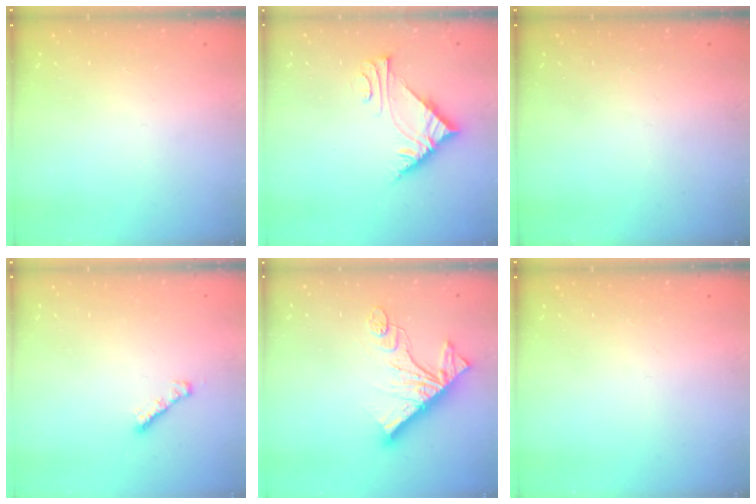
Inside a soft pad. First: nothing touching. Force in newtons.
{"total": 6.9, "press": 6.8, "slide": 0.5}
{"total": 0.0}
{"total": 2.3, "press": 2.3, "slide": 0.4}
{"total": 15.3, "press": 15.3, "slide": 1.0}
{"total": 0.0}